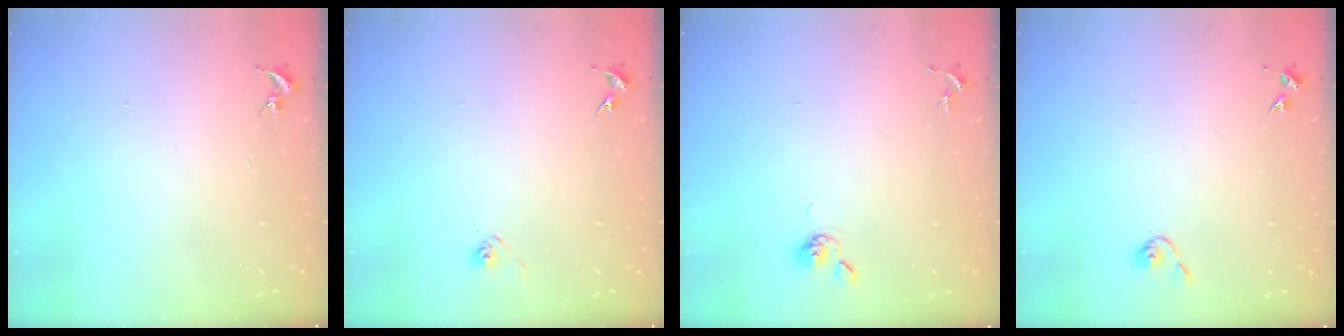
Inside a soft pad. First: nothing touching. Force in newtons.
{"total": 3.4, "press": 3.2, "slide": 1.2}
{"total": 4.0, "press": 3.9, "slide": 0.9}
{"total": 3.8, "press": 3.8, "slide": 0.3}